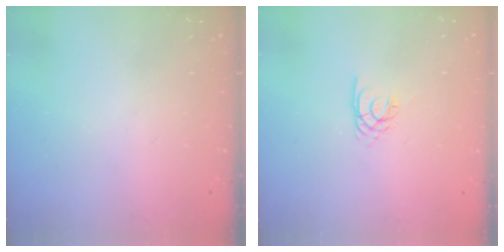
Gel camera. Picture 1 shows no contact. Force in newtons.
{"total": 2.1, "press": 2.1, "slide": 0.4}